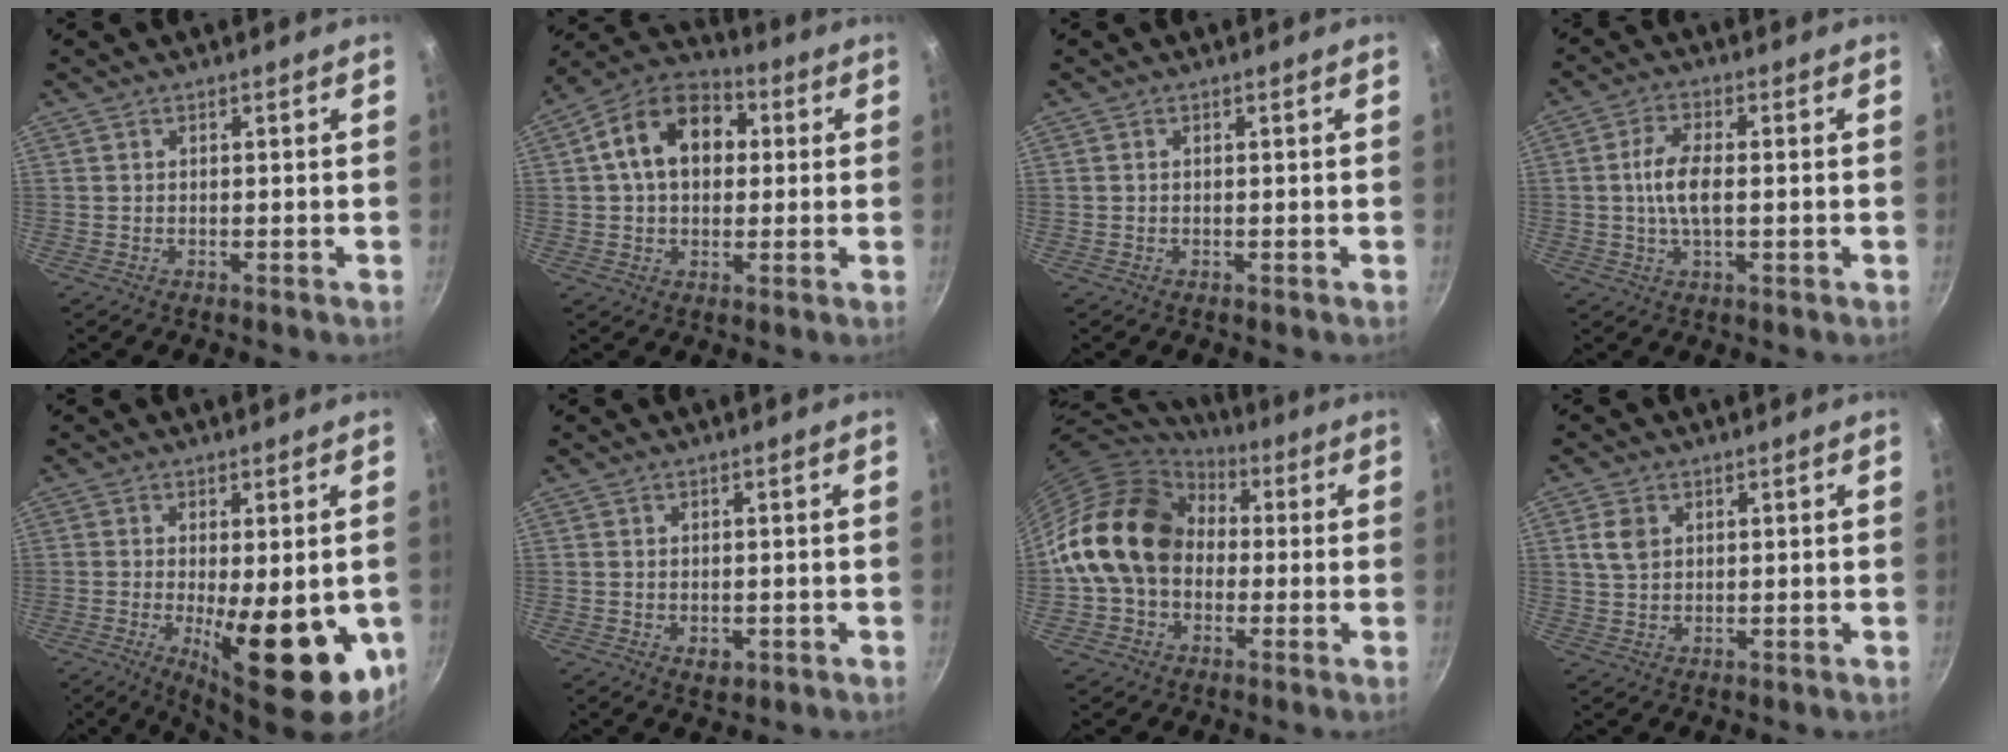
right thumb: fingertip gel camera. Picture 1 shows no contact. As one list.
[{"total": 14.5, "force": [2.5, 10.4, 9.8], "torque": [-0.127, 0.027, 0.022]}, {"total": 0.0}, {"total": 7.1, "force": [0.1, 3.2, 6.3], "torque": [-0.127, 0.009, -0.004]}, {"total": 17.0, "force": [-3.8, 6.2, 15.4], "torque": [-0.198, -0.017, -0.039]}, {"total": 2.3, "force": [-0.5, 1.7, 1.6], "torque": [-0.023, -0.005, -0.006]}, {"total": 18.1, "force": [1.0, 14.1, 11.3], "torque": [-0.176, 0.042, 0.007]}, {"total": 4.0, "force": [1.3, 2.9, 2.5], "torque": [-0.040, 0.001, 0.025]}]